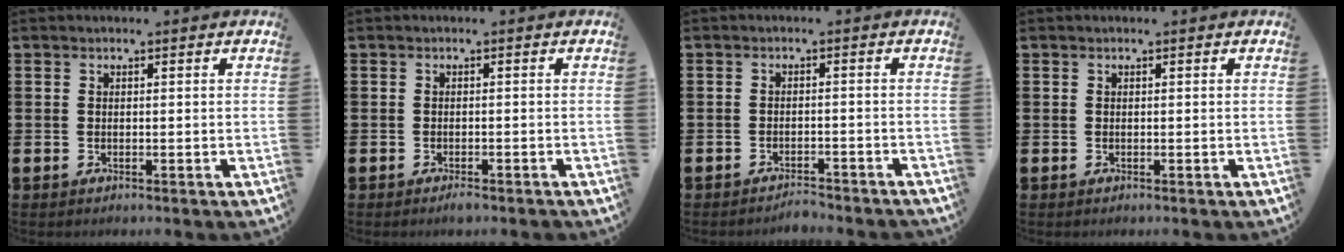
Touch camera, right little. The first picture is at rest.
{"total": 0.8, "force": [-0.6, 0.2, 0.5], "torque": [-0.011, -0.002, -0.012]}
{"total": 1.6, "force": [-1.6, 0.0, 0.1], "torque": [-0.008, 0.003, -0.034]}
{"total": 0.0}